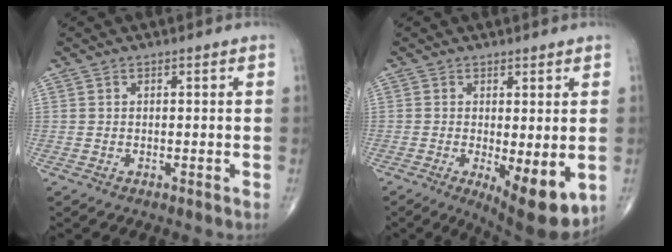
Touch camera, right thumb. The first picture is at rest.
{"total": 10.0, "force": [-2.1, 3.3, 9.2], "torque": [-0.127, -0.025, -0.020]}